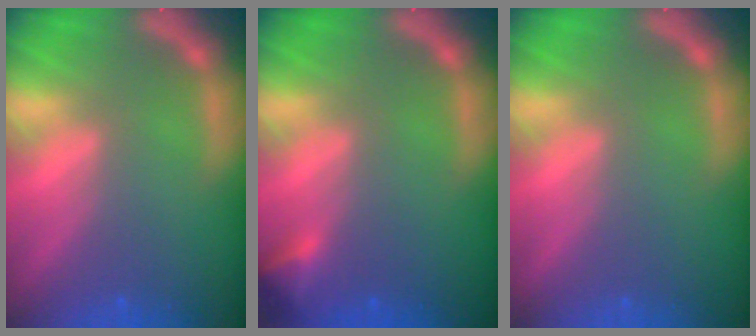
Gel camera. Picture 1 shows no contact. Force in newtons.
{"total": 1.9}
{"total": 0.0}